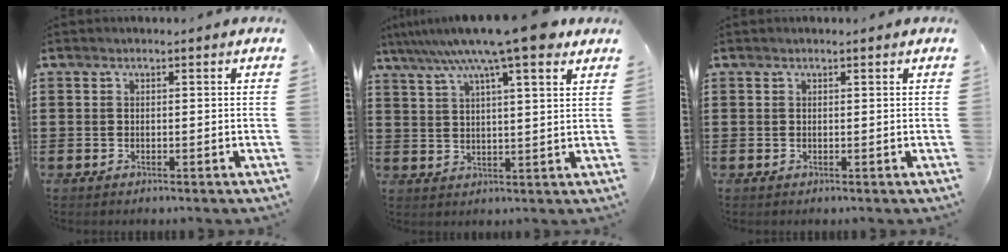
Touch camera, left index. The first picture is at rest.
{"total": 11.5, "force": [8.7, 1.2, 7.4], "torque": [-0.150, -0.020, 0.149]}
{"total": 0.0}